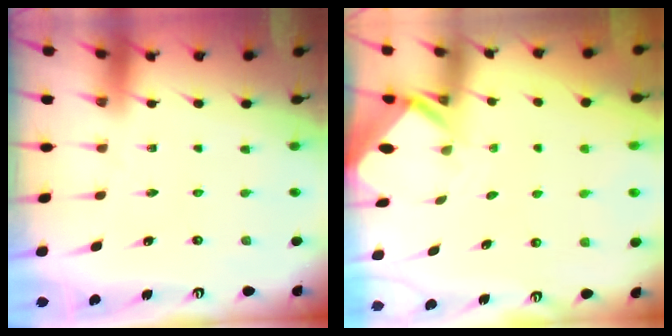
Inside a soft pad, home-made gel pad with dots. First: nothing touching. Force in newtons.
{"total": 2.6, "press": 2.5, "slide": 0.3}